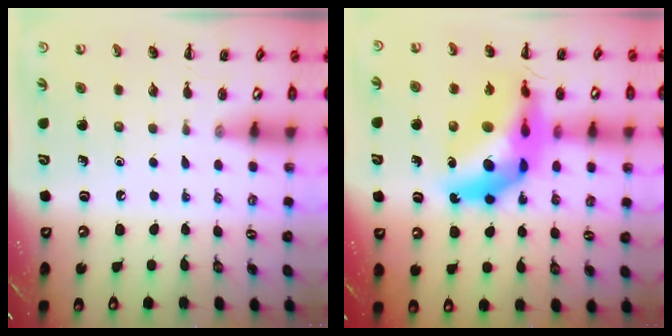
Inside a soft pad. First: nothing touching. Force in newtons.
{"total": 18.4, "press": 17.7, "slide": 5.1}